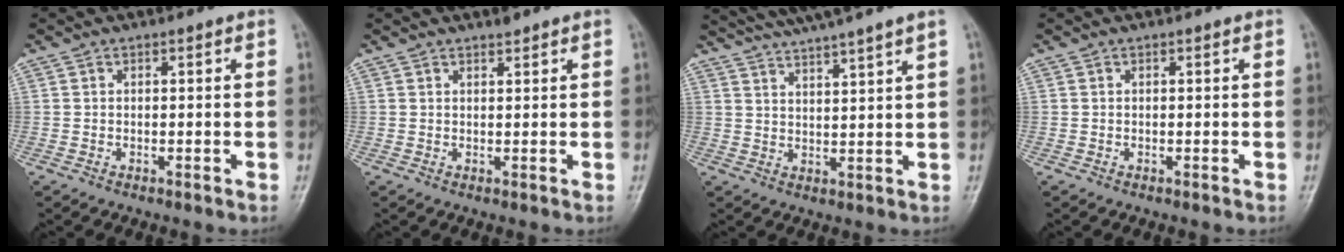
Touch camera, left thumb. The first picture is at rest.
{"total": 1.3, "force": [1.2, 0.3, 0.4], "torque": [-0.003, -0.008, 0.020]}
{"total": 12.2, "force": [10.4, -0.6, 6.4], "torque": [-0.102, -0.017, 0.158]}
{"total": 0.0}